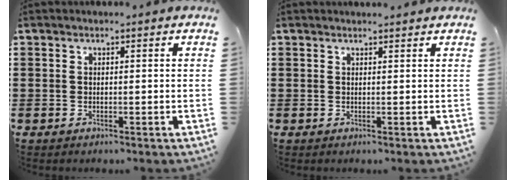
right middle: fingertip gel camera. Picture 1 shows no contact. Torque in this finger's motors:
{"motor_torque": [-0.02, -0.03, 0.00, 0.01]}